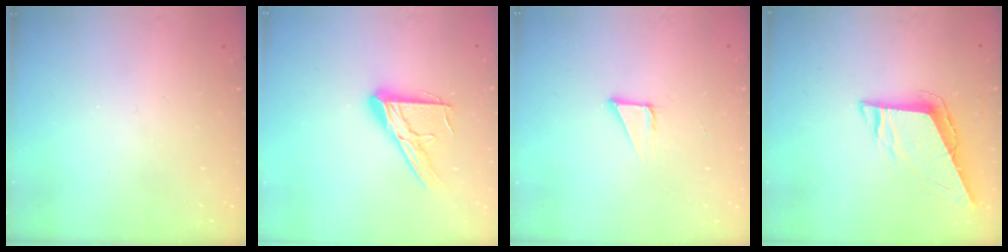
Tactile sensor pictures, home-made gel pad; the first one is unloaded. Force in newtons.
{"total": 13.9, "press": 13.8, "slide": 1.3}
{"total": 2.1, "press": 2.1, "slide": 0.0}
{"total": 7.5, "press": 7.5, "slide": 0.3}